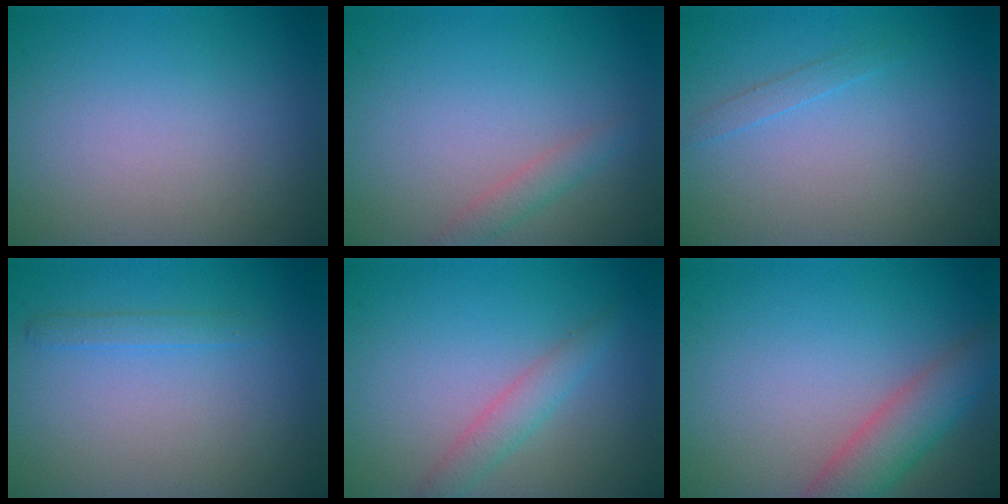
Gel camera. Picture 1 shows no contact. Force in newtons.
{"total": 1.5, "press": 1.5, "slide": 0.1}
{"total": 0.9, "press": 0.9, "slide": 0.0}
{"total": 1.1, "press": 1.1, "slide": 0.0}
{"total": 2.1, "press": 2.1, "slide": 0.0}
{"total": 4.2, "press": 4.2, "slide": 0.3}